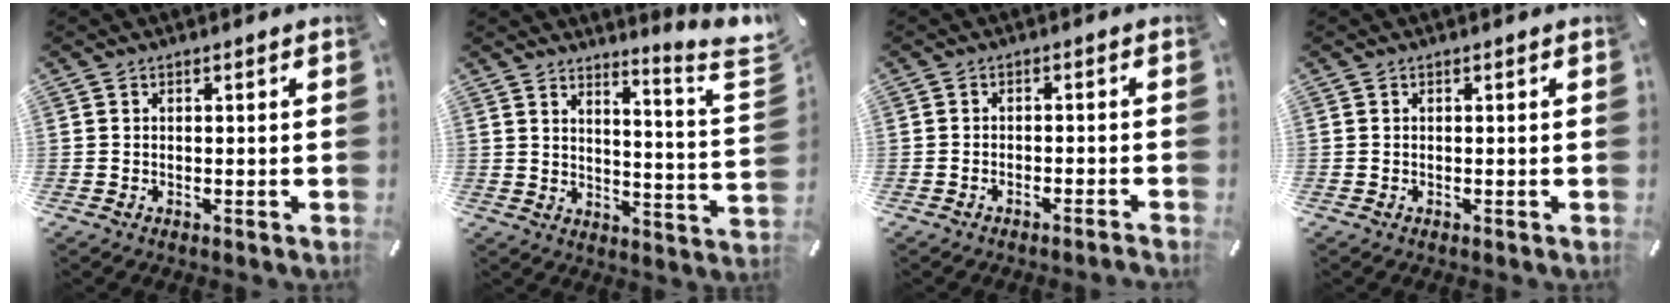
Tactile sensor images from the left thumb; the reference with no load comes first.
{"total": 6.3, "force": [5.3, -0.2, 3.4], "torque": [-0.048, -0.068, 0.080]}
{"total": 2.0, "force": [-1.8, 0.2, 1.0], "torque": [-0.019, 0.007, -0.033]}
{"total": 0.0}